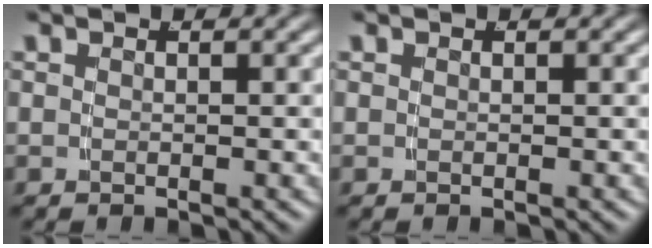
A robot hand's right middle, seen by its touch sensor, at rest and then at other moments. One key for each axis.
{"total": 0.0}